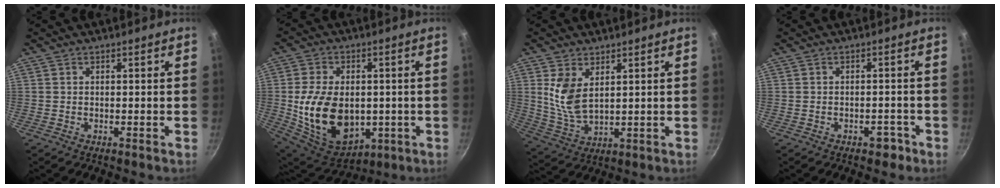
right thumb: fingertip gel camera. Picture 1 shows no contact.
{"total": 19.0, "force": [-1.3, 13.0, 13.8], "torque": [-0.225, -0.009, 0.001]}
{"total": 8.4, "force": [2.9, 4.6, 6.4], "torque": [-0.123, -0.027, 0.066]}
{"total": 2.8, "force": [-1.7, 1.7, 1.4], "torque": [-0.003, 0.025, -0.011]}